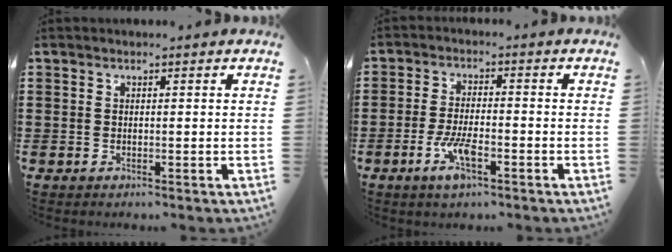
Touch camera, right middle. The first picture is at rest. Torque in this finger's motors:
{"motor_torque": [2.14, 0.00, 0.58, 0.14]}